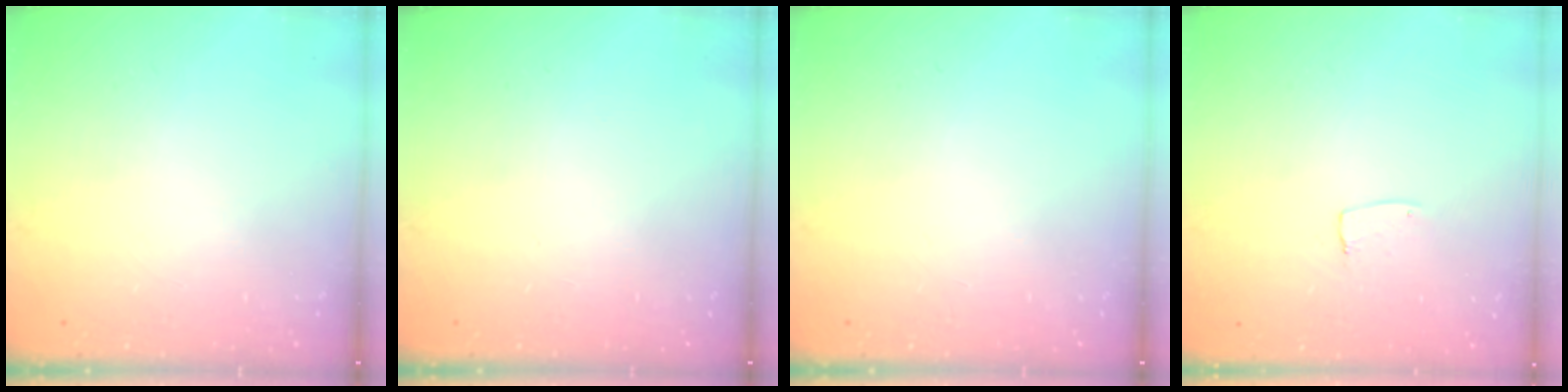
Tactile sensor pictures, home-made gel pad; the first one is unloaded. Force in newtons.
{"total": 0.0}
{"total": 0.0}
{"total": 2.6, "press": 2.6, "slide": 0.1}